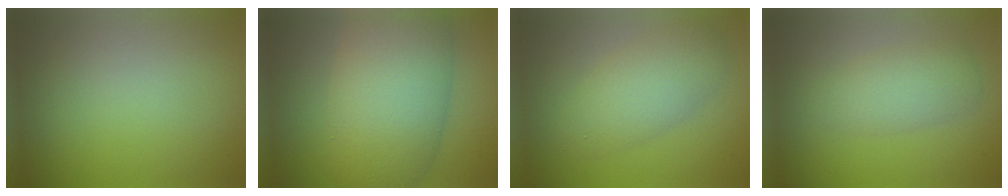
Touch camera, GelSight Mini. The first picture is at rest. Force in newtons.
{"total": 11.3, "press": 11.3, "slide": 0.3}
{"total": 4.5, "press": 4.5, "slide": 0.1}
{"total": 3.2, "press": 3.2, "slide": 0.1}